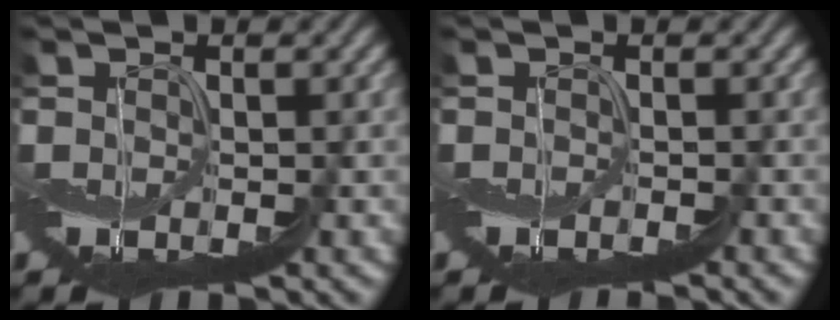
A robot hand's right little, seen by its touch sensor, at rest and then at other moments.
{"total": 1.5, "force": [-1.5, -0.1, 0.2], "torque": [0.002, 0.007, -0.026]}